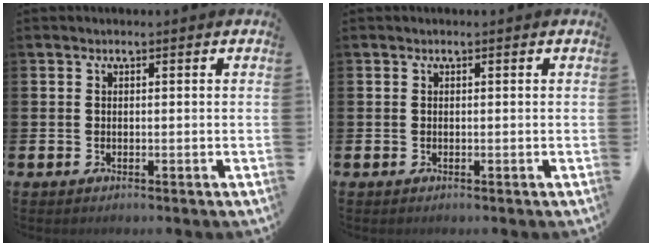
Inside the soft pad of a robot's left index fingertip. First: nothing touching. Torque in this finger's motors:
{"motor_torque": [-0.01, 0.01, 0.00, 0.00]}